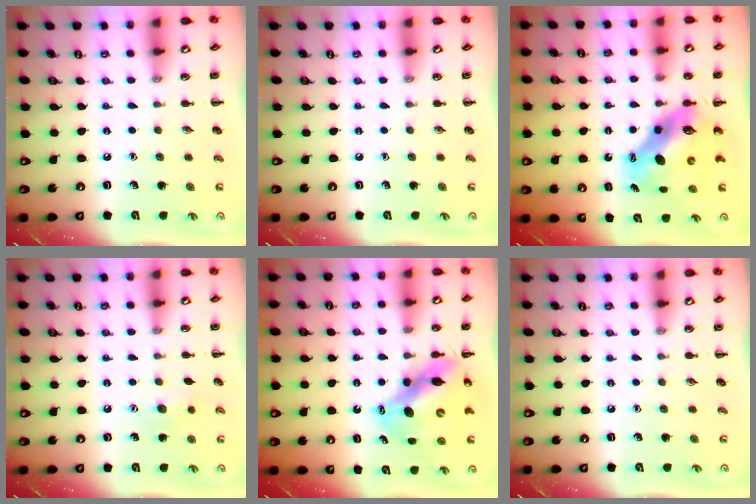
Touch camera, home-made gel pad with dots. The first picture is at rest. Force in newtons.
{"total": 0.0}
{"total": 8.9, "press": 8.6, "slide": 2.3}
{"total": 6.8, "press": 6.6, "slide": 1.7}
{"total": 12.6, "press": 12.1, "slide": 3.4}
{"total": 0.0}